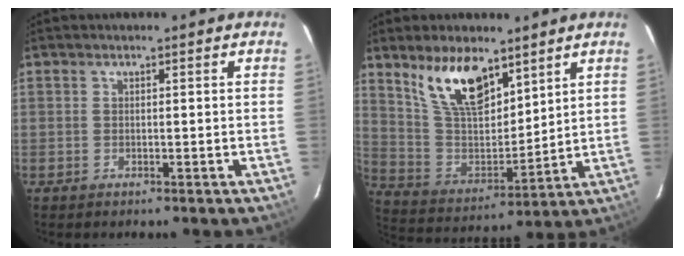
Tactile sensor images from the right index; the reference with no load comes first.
{"total": 14.7, "force": [9.4, 6.4, 9.3], "torque": [-0.175, 0.000, 0.191]}